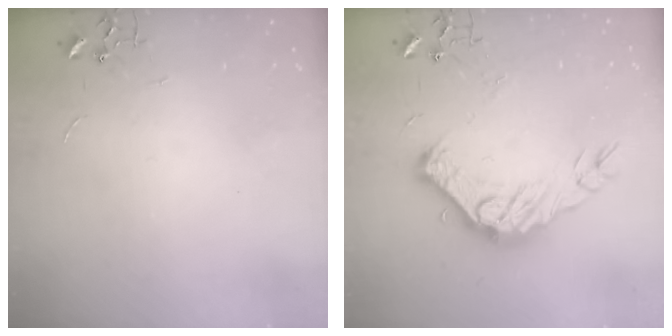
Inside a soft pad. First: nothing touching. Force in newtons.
{"total": 17.2, "press": 17.2, "slide": 1.2}